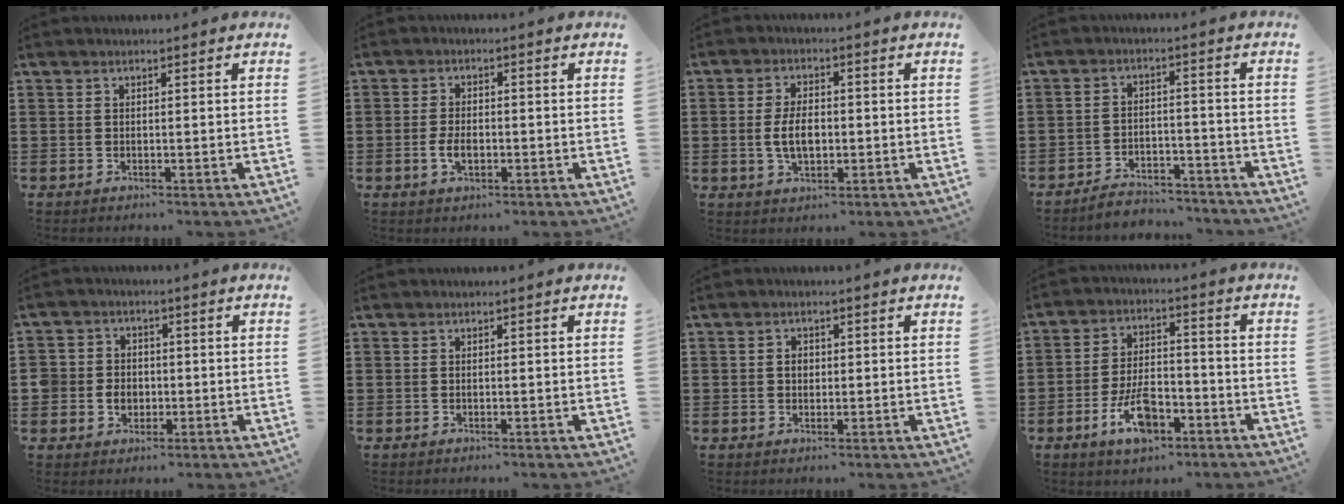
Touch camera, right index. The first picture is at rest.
{"total": 3.3, "force": [-0.8, 1.8, 2.7], "torque": [-0.057, 0.000, -0.015]}
{"total": 5.3, "force": [-0.5, 2.8, 4.4], "torque": [-0.089, -0.002, -0.015]}
{"total": 4.1, "force": [-4.0, 0.7, 0.4], "torque": [-0.010, 0.010, -0.082]}
{"total": 4.1, "force": [-0.6, 3.9, 0.9], "torque": [-0.032, 0.012, -0.014]}
{"total": 0.0}
{"total": 1.5, "force": [0.1, 1.1, 1.0], "torque": [-0.021, 0.008, 0.000]}
{"total": 8.4, "force": [-4.2, 3.9, 6.2], "torque": [-0.129, 0.006, -0.078]}